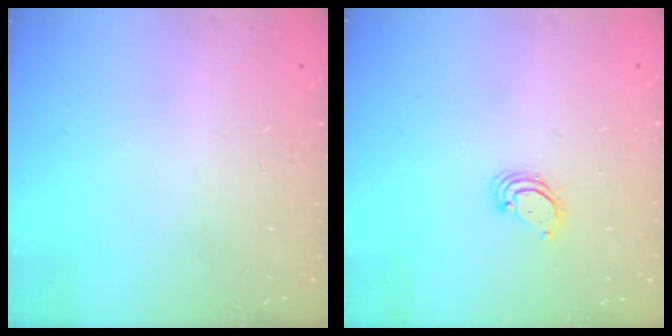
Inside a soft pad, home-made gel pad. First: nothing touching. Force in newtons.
{"total": 2.9, "press": 2.9, "slide": 0.3}